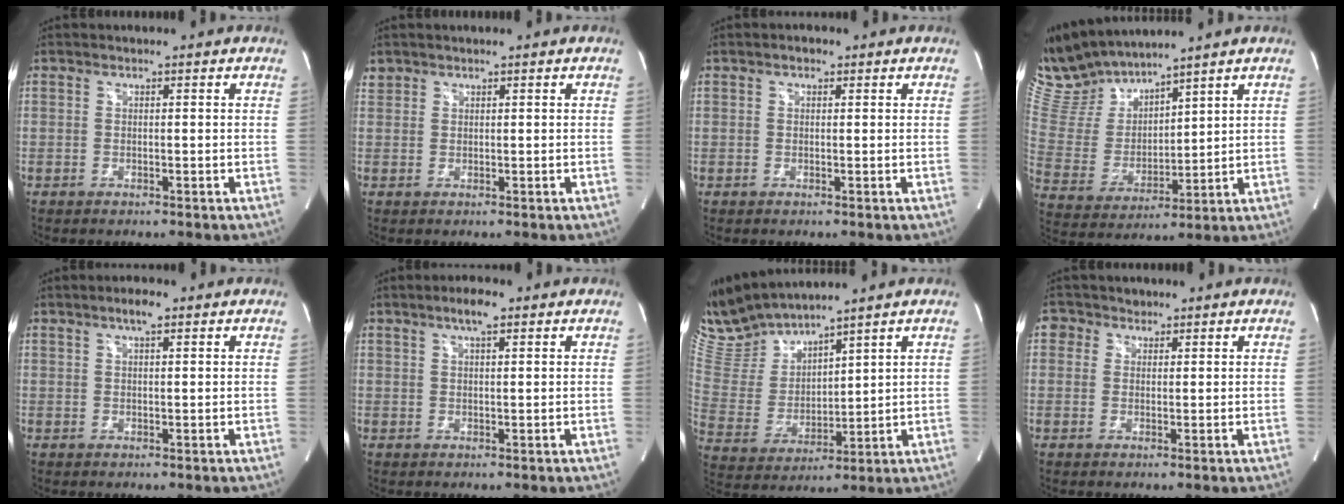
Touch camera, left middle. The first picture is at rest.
{"total": 1.3, "force": [1.0, 0.8, -0.1], "torque": [0.007, 0.010, 0.019]}
{"total": 1.1, "force": [0.7, 0.6, 0.6], "torque": [-0.014, 0.003, 0.009]}
{"total": 11.8, "force": [11.2, 2.0, 3.0], "torque": [-0.081, 0.006, 0.241]}
{"total": 2.6, "force": [1.6, 0.5, 2.0], "torque": [-0.039, 0.005, 0.028]}
{"total": 3.5, "force": [2.2, 0.6, 2.7], "torque": [-0.052, 0.006, 0.038]}
{"total": 10.9, "force": [10.5, 0.7, 2.6], "torque": [-0.074, -0.001, 0.230]}
{"total": 2.8, "force": [1.5, 2.4, 0.2], "torque": [0.001, 0.010, 0.020]}